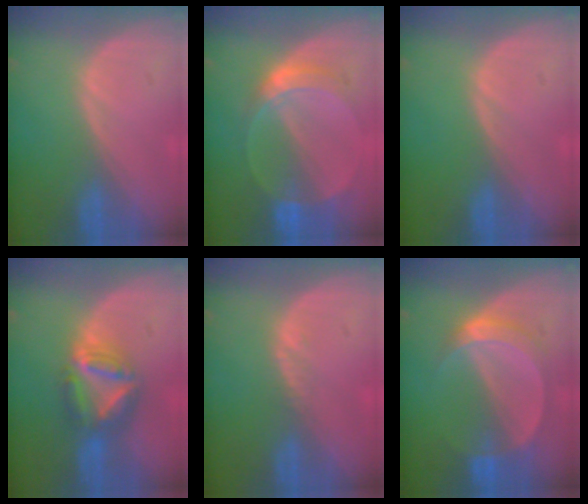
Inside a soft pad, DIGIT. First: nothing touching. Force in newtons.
{"total": 6.4, "press": 5.7, "slide": 2.9}
{"total": 0.0}
{"total": 7.5, "press": 6.5, "slide": 3.9}
{"total": 0.8, "press": 0.7, "slide": 0.5}
{"total": 5.7, "press": 5.2, "slide": 2.4}